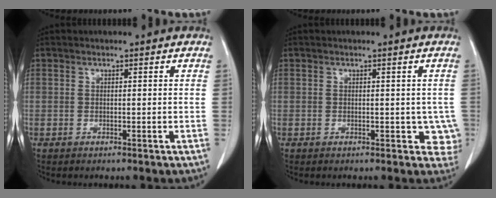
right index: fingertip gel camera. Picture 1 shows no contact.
{"total": 3.0, "force": [-0.4, 2.1, 2.2], "torque": [-0.004, 0.006, -0.001]}